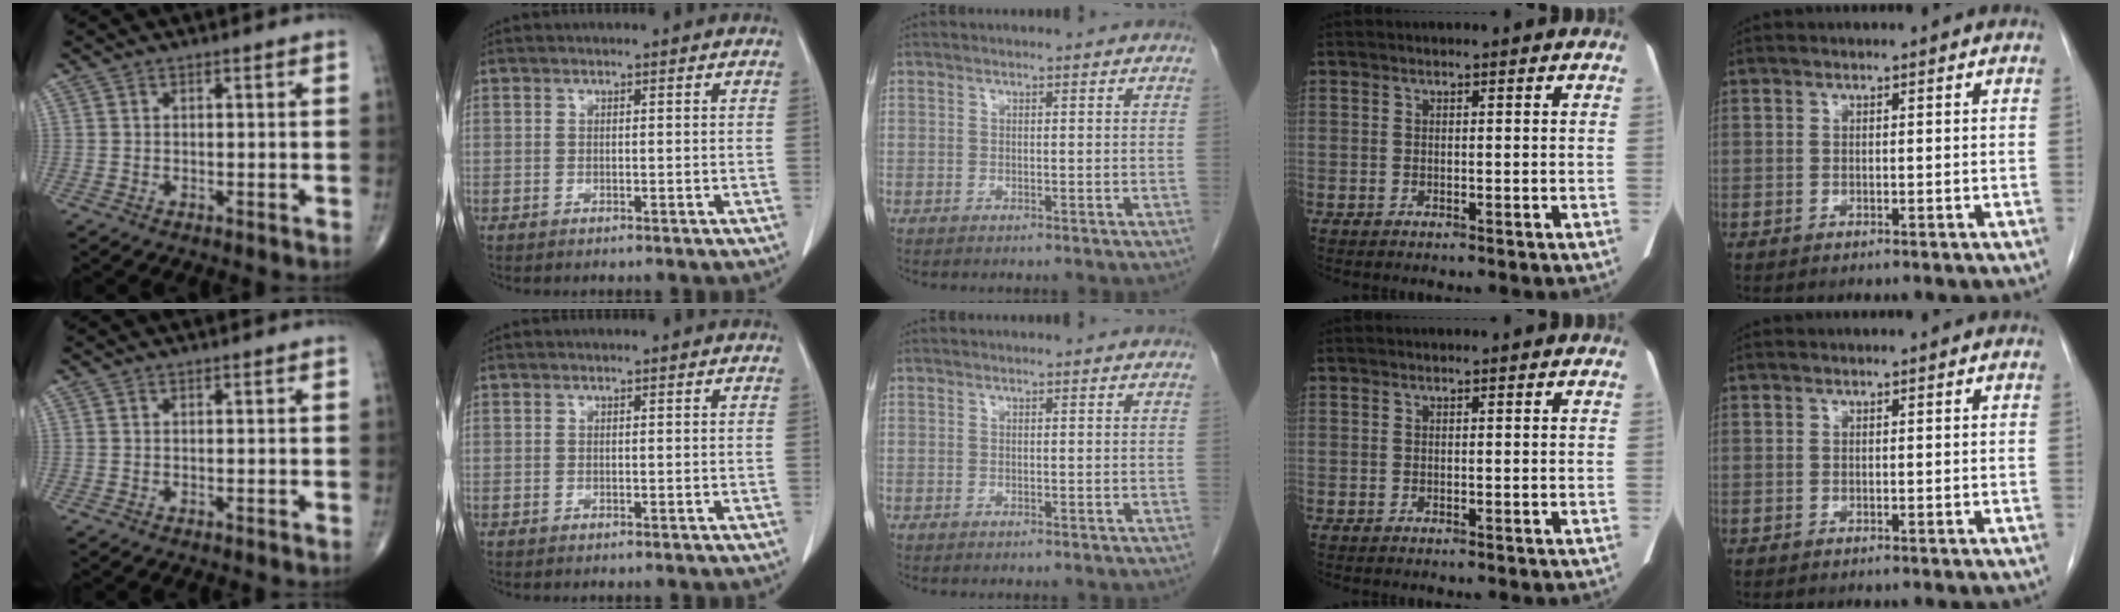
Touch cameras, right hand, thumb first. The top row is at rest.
{}